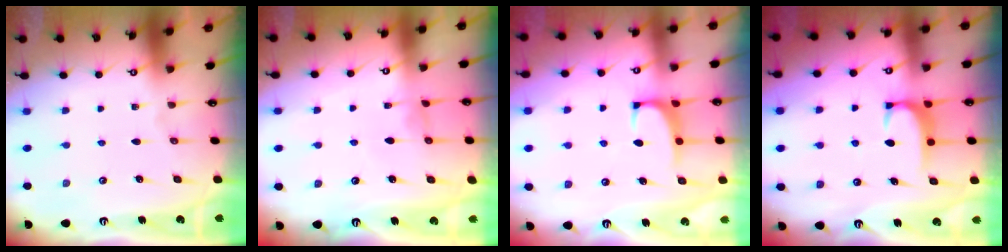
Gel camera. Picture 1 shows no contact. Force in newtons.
{"total": 0.8, "press": 0.8, "slide": 0.3}
{"total": 1.0, "press": 0.4, "slide": 0.9}
{"total": 1.8, "press": 1.7, "slide": 0.4}